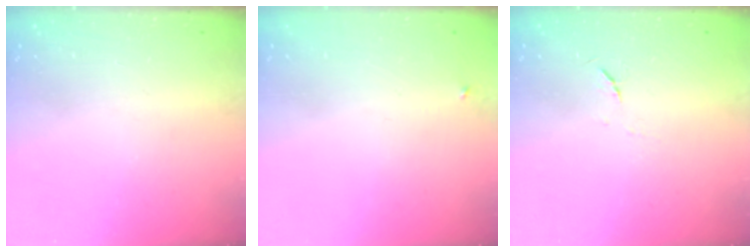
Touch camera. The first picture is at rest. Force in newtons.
{"total": 2.3, "press": 2.3, "slide": 0.2}
{"total": 3.6, "press": 3.6, "slide": 0.6}